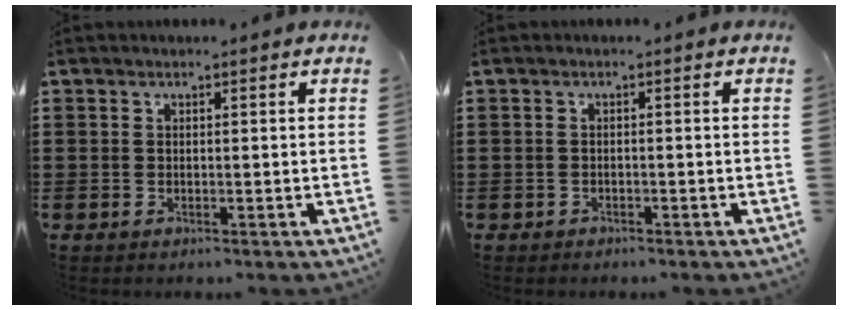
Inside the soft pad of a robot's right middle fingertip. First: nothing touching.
{"total": 0.7, "force": [-0.7, 0.3, 0.0], "torque": [-0.002, 0.001, -0.016]}